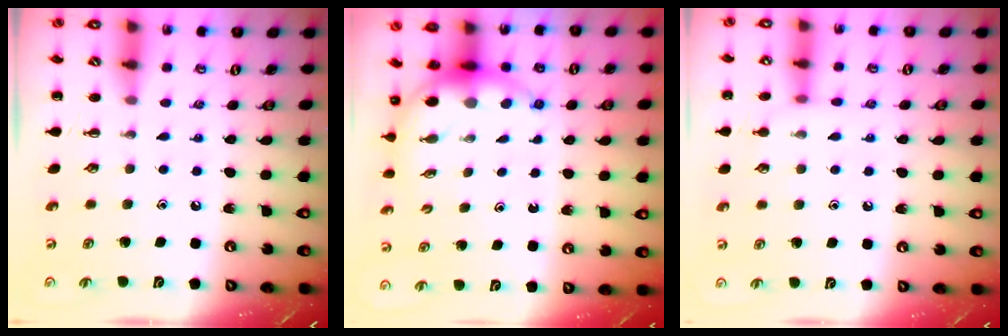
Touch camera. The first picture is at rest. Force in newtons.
{"total": 6.7, "press": 6.4, "slide": 1.8}
{"total": 6.2, "press": 5.9, "slide": 1.7}